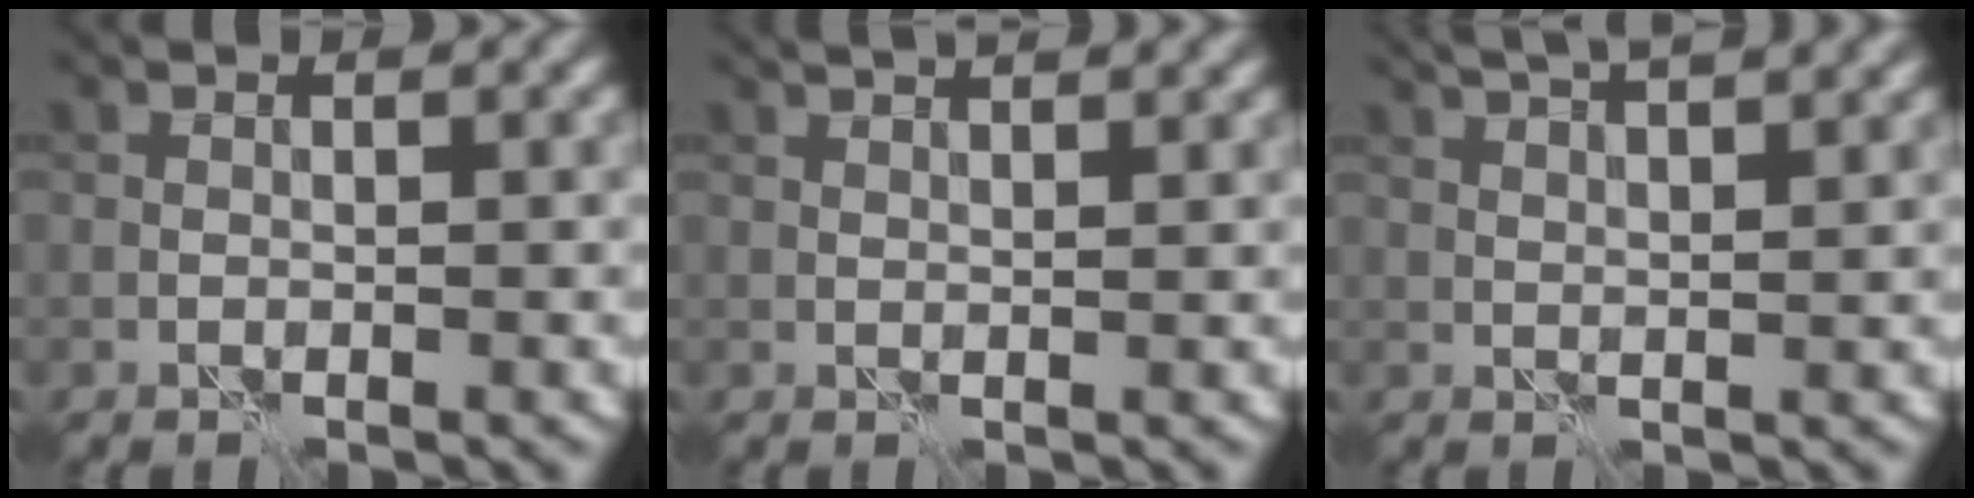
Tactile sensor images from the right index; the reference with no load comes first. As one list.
[{"total": 4.7, "force": [3.3, 1.7, 2.9], "torque": [-0.025, 0.032, 0.023]}, {"total": 8.1, "force": [5.5, 2.8, 5.2], "torque": [-0.056, 0.041, 0.053]}]